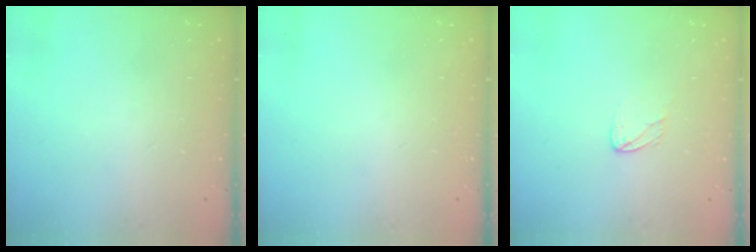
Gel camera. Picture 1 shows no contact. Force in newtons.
{"total": 0.0}
{"total": 3.6, "press": 3.6, "slide": 0.3}